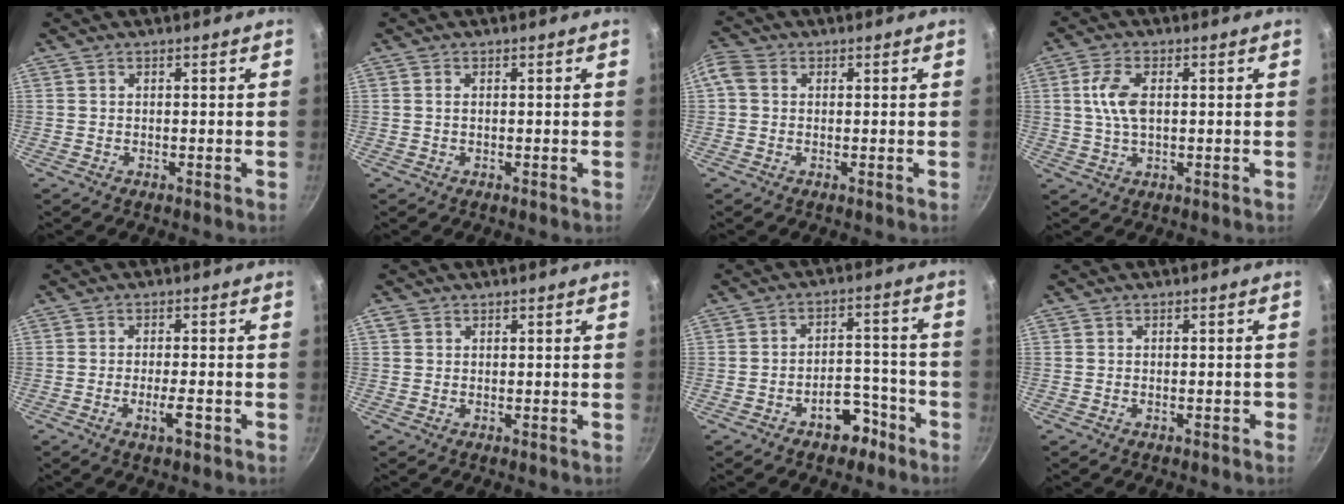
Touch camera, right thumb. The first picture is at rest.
{"total": 0.6, "force": [0.1, 0.3, 0.5], "torque": [-0.010, 0.001, 0.002]}
{"total": 3.6, "force": [0.6, 2.9, 2.1], "torque": [-0.047, 0.012, -0.001]}
{"total": 6.5, "force": [1.0, 3.4, 5.4], "torque": [-0.107, 0.006, 0.019]}
{"total": 3.9, "force": [-1.7, 1.0, 3.4], "torque": [-0.052, 0.010, -0.030]}
{"total": 1.2, "force": [0.5, 1.0, 0.5], "torque": [-0.011, 0.001, 0.008]}
{"total": 7.5, "force": [-4.7, 4.4, 3.8], "torque": [-0.019, 0.054, -0.057]}
{"total": 1.2, "force": [-0.7, 0.7, 0.7], "torque": [0.000, 0.014, -0.006]}